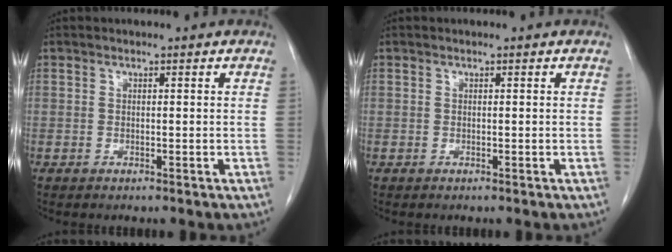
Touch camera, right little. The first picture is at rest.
{"total": 0.0}